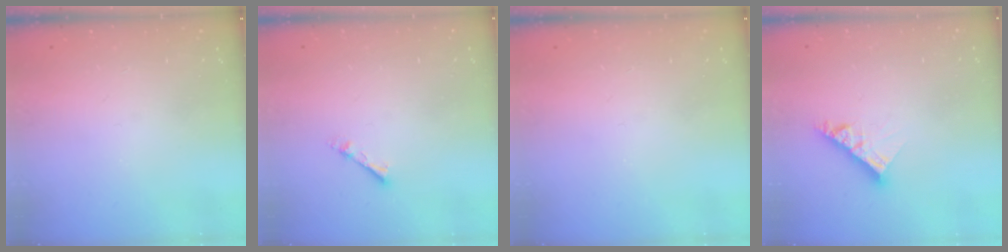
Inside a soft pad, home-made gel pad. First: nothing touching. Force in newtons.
{"total": 3.3, "press": 3.2, "slide": 0.4}
{"total": 0.0}
{"total": 7.1, "press": 7.1, "slide": 0.6}